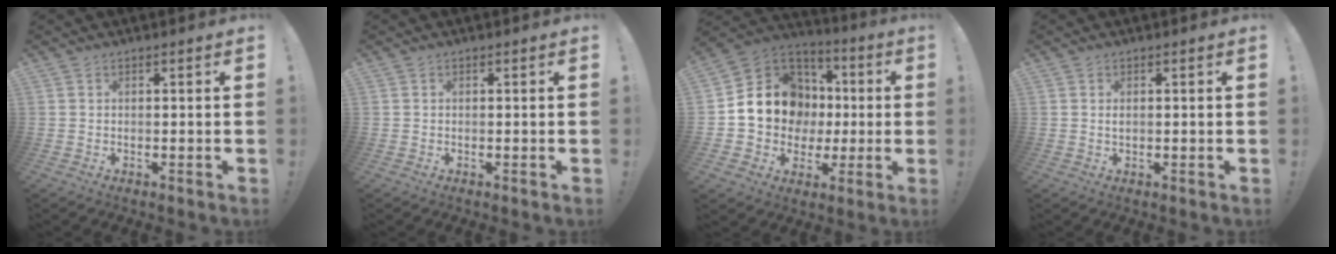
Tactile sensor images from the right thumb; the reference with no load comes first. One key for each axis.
{"total": 0.0}
{"total": 16.7, "fx": 1.7, "fy": 14.6, "fz": 8.0, "tx": -0.115, "ty": 0.001, "tz": 0.057}
{"total": 0.7, "fx": 0.1, "fy": 0.4, "fz": 0.5, "tx": -0.013, "ty": 0.004, "tz": 0.003}